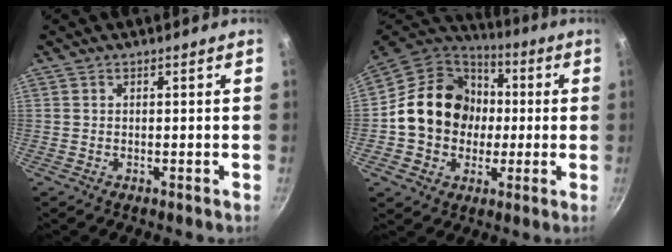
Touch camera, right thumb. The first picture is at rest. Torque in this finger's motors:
{"motor_torque": [1.11, 2.83, 0.79, -0.87, 0.12]}